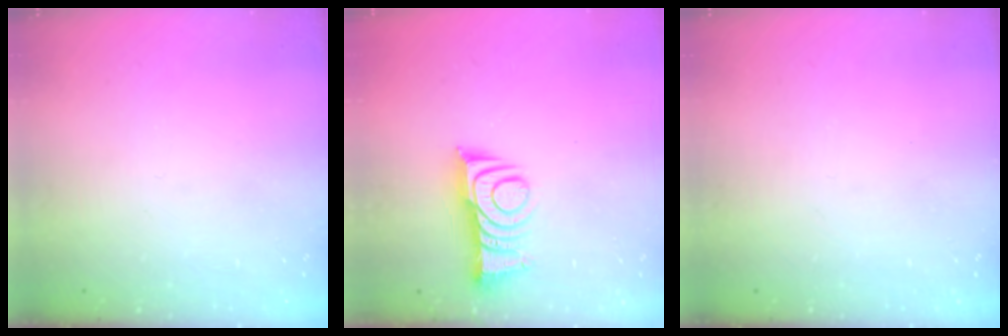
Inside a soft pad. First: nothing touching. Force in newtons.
{"total": 10.0, "press": 9.9, "slide": 1.0}
{"total": 0.0}